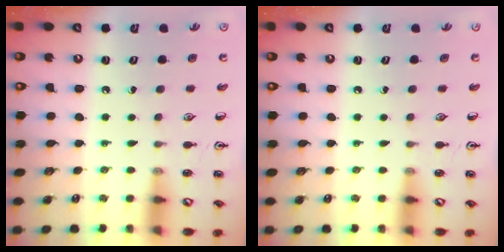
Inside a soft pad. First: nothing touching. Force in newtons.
{"total": 0.0}